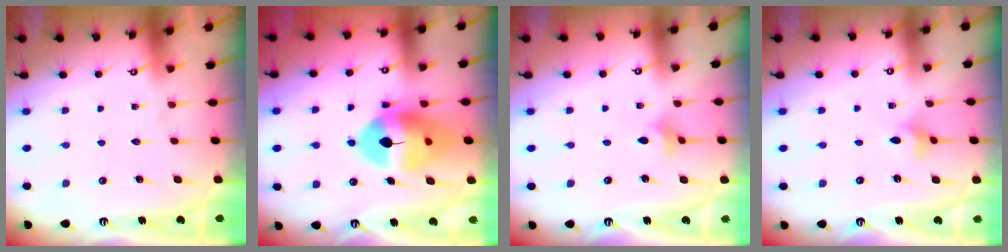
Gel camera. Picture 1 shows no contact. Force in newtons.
{"total": 15.6, "press": 15.4, "slide": 2.6}
{"total": 2.4, "press": 2.4, "slide": 0.5}
{"total": 2.9, "press": 2.9, "slide": 0.6}